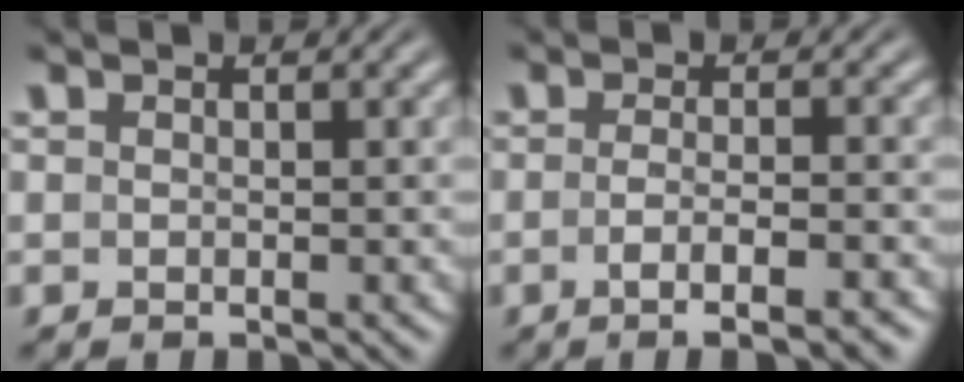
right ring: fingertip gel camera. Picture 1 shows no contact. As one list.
[{"total": 4.1, "force": [-2.9, -0.1, 2.9], "torque": [-0.046, -0.018, -0.039]}]